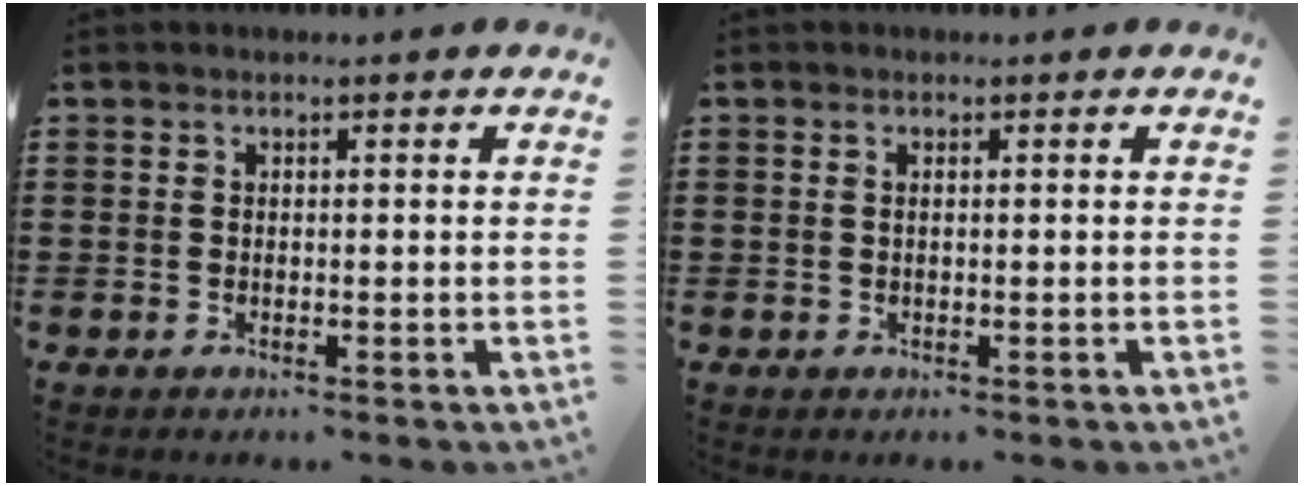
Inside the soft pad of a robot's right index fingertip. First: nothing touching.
{"total": 0.5, "force": [0.1, 0.0, 0.5], "torque": [-0.010, -0.001, 0.002]}